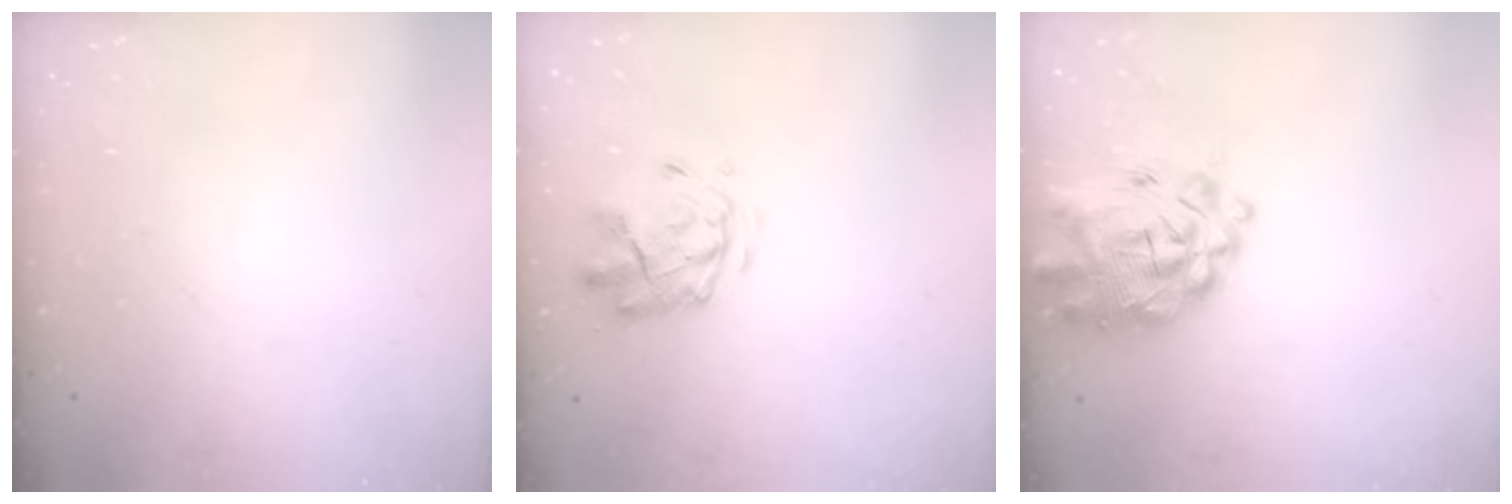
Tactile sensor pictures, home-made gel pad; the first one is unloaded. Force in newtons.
{"total": 2.6, "press": 2.2, "slide": 1.2}
{"total": 6.7, "press": 6.2, "slide": 2.7}